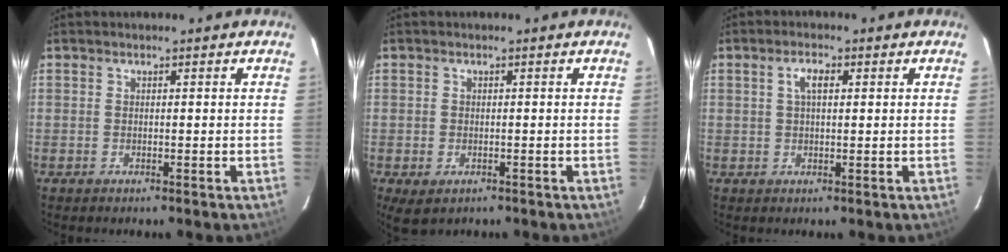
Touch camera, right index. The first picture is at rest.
{"total": 3.3, "force": [-1.3, 2.4, 1.9], "torque": [-0.035, -0.009, -0.017]}
{"total": 2.9, "force": [0.9, 1.2, 2.5], "torque": [-0.050, 0.009, 0.017]}